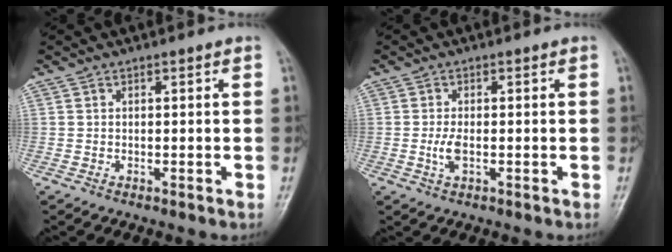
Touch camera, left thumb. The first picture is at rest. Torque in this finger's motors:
{"motor_torque": [-0.02, 0.07, -0.02, -0.04, 0.03]}